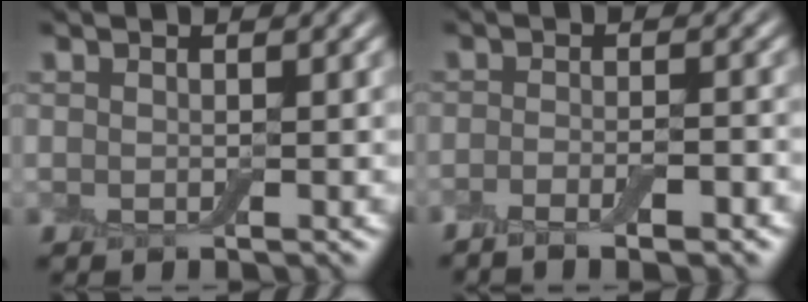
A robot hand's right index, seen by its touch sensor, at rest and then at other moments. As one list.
[{"total": 4.1, "force": [-2.5, 0.9, 3.1], "torque": [-0.052, 0.005, -0.040]}]